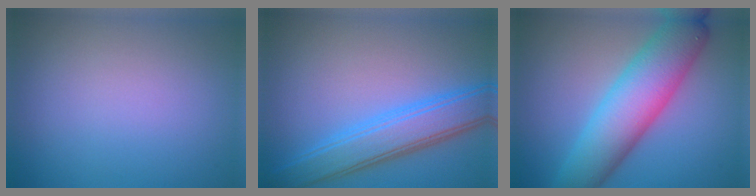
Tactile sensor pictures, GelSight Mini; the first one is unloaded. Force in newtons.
{"total": 5.5, "press": 5.5, "slide": 0.2}
{"total": 8.4, "press": 8.4, "slide": 0.1}